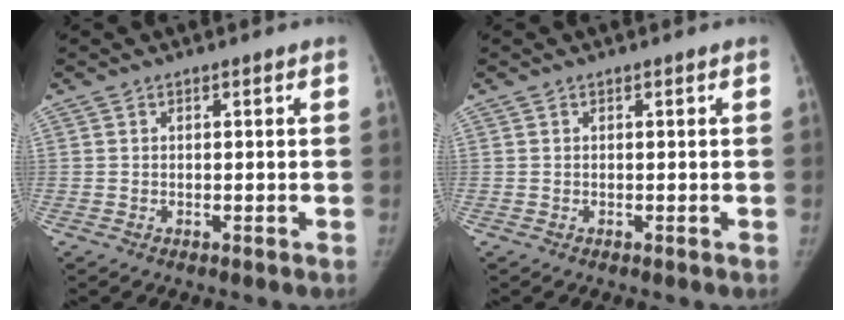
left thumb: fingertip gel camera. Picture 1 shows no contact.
{"total": 0.0}